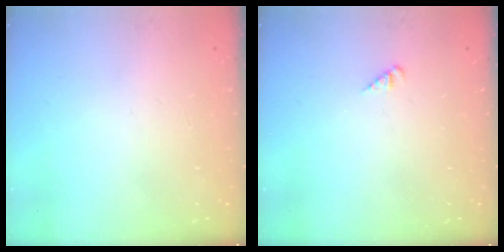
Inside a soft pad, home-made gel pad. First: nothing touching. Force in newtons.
{"total": 1.3, "press": 1.3, "slide": 0.3}